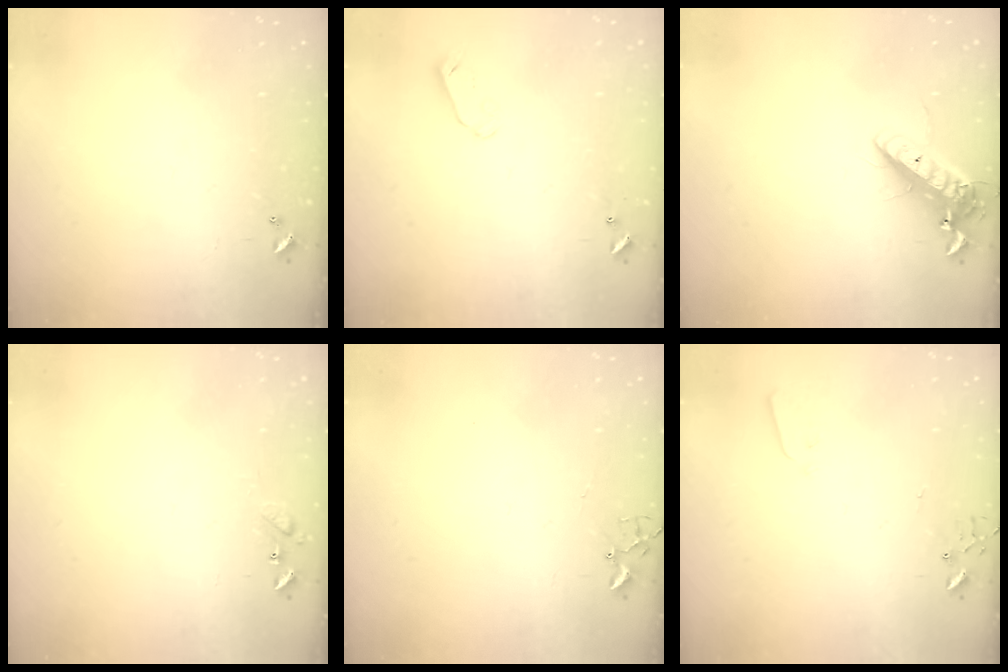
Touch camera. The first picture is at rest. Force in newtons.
{"total": 4.1, "press": 4.0, "slide": 0.4}
{"total": 14.3, "press": 14.1, "slide": 2.6}
{"total": 6.7, "press": 6.6, "slide": 0.8}
{"total": 1.9, "press": 1.9, "slide": 0.2}
{"total": 2.9, "press": 2.9, "slide": 0.4}